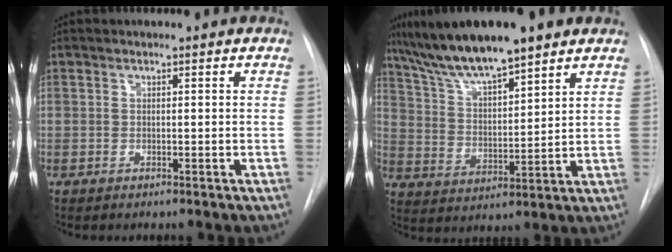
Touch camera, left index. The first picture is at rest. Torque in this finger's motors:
{"motor_torque": [0.29, -0.50, 0.45, 0.09]}